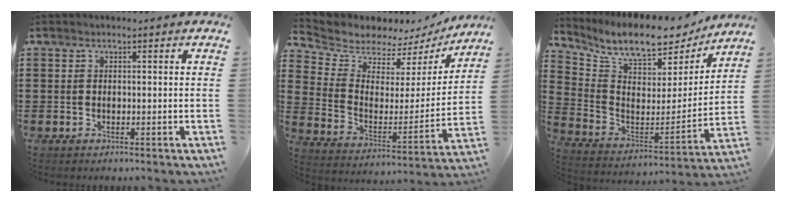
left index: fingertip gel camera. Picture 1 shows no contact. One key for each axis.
{"total": 5.8, "fx": 5.5, "fy": 1.9, "fz": 0.3, "tx": -0.045, "ty": -0.047, "tz": 0.094}
{"total": 9.2, "fx": 8.0, "fy": 2.5, "fz": 3.7, "tx": -0.098, "ty": -0.063, "tz": 0.134}